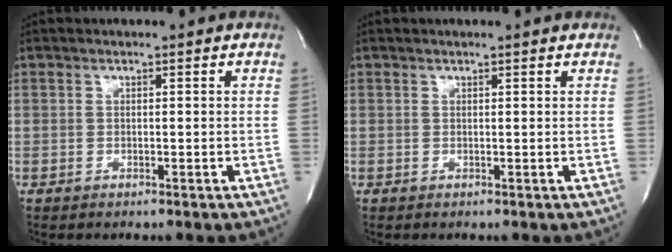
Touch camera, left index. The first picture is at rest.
{"total": 0.8, "force": [0.6, -0.2, 0.5], "torque": [-0.013, 0.004, 0.008]}